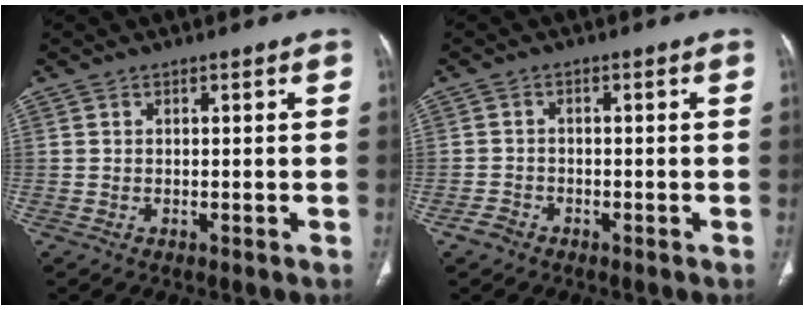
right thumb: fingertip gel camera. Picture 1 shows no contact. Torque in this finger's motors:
{"motor_torque": [-0.08, 0.01, -0.22, 0.07, 0.03]}